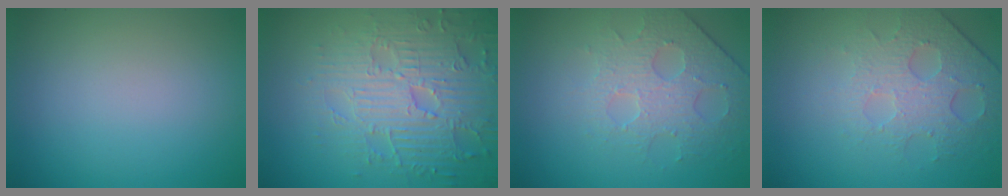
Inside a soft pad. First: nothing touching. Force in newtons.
{"total": 6.7, "press": 5.4, "slide": 3.9}
{"total": 4.3, "press": 3.5, "slide": 2.5}
{"total": 4.9, "press": 3.4, "slide": 3.6}